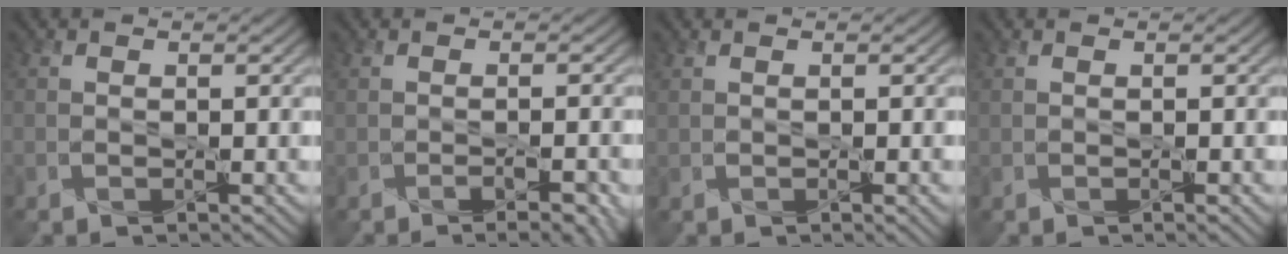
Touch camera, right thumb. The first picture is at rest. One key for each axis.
{"total": 4.0, "fx": -2.2, "fy": 1.0, "fz": 3.2, "tx": -0.041, "ty": 0.003, "tz": -0.023}
{"total": 1.2, "fx": 0.1, "fy": 0.4, "fz": 1.1, "tx": -0.023, "ty": -0.002, "tz": 0.009}
{"total": 0.6, "fx": -0.1, "fy": 0.1, "fz": 0.6, "tx": -0.011, "ty": 0.000, "tz": 0.000}